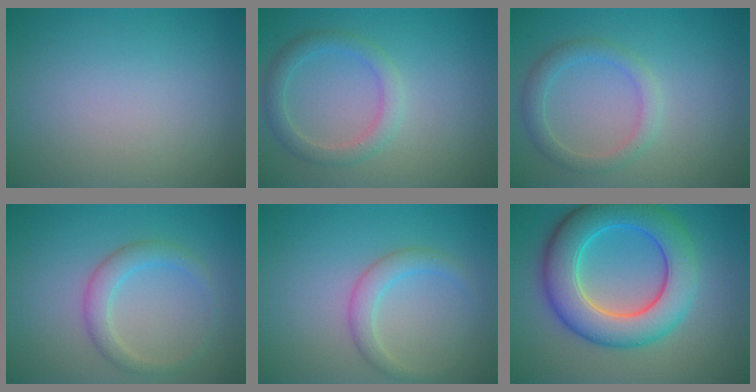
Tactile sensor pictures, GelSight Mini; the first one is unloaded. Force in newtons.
{"total": 2.5, "press": 2.5, "slide": 0.1}
{"total": 2.4, "press": 2.4, "slide": 0.1}
{"total": 2.7, "press": 2.6, "slide": 0.2}
{"total": 2.3, "press": 2.3, "slide": 0.0}
{"total": 8.9, "press": 8.9, "slide": 0.3}